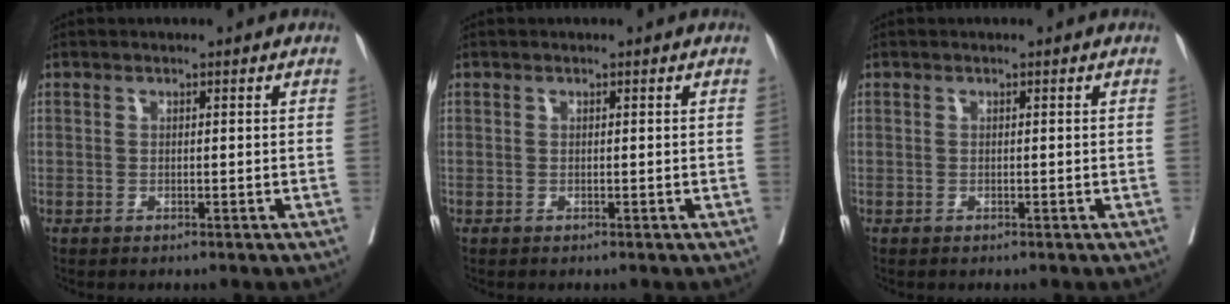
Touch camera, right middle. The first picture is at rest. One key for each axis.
{"total": 0.0}
{"total": 0.0}